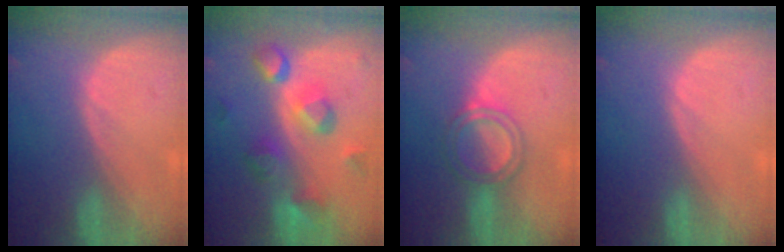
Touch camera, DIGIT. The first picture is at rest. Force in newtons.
{"total": 9.2, "press": 8.6, "slide": 3.3}
{"total": 5.1, "press": 4.6, "slide": 2.1}
{"total": 0.0}